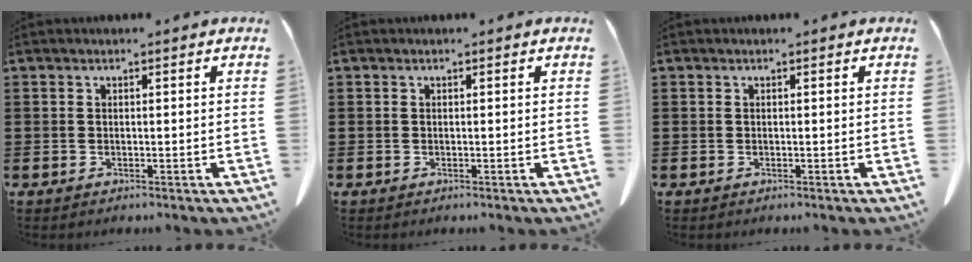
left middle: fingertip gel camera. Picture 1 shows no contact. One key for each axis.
{"total": 0.0}
{"total": 0.0}